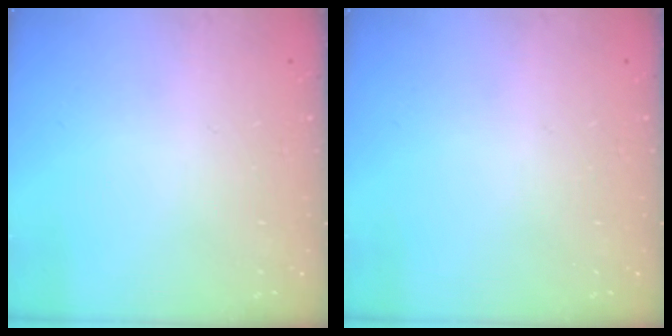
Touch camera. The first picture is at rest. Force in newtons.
{"total": 0.0}